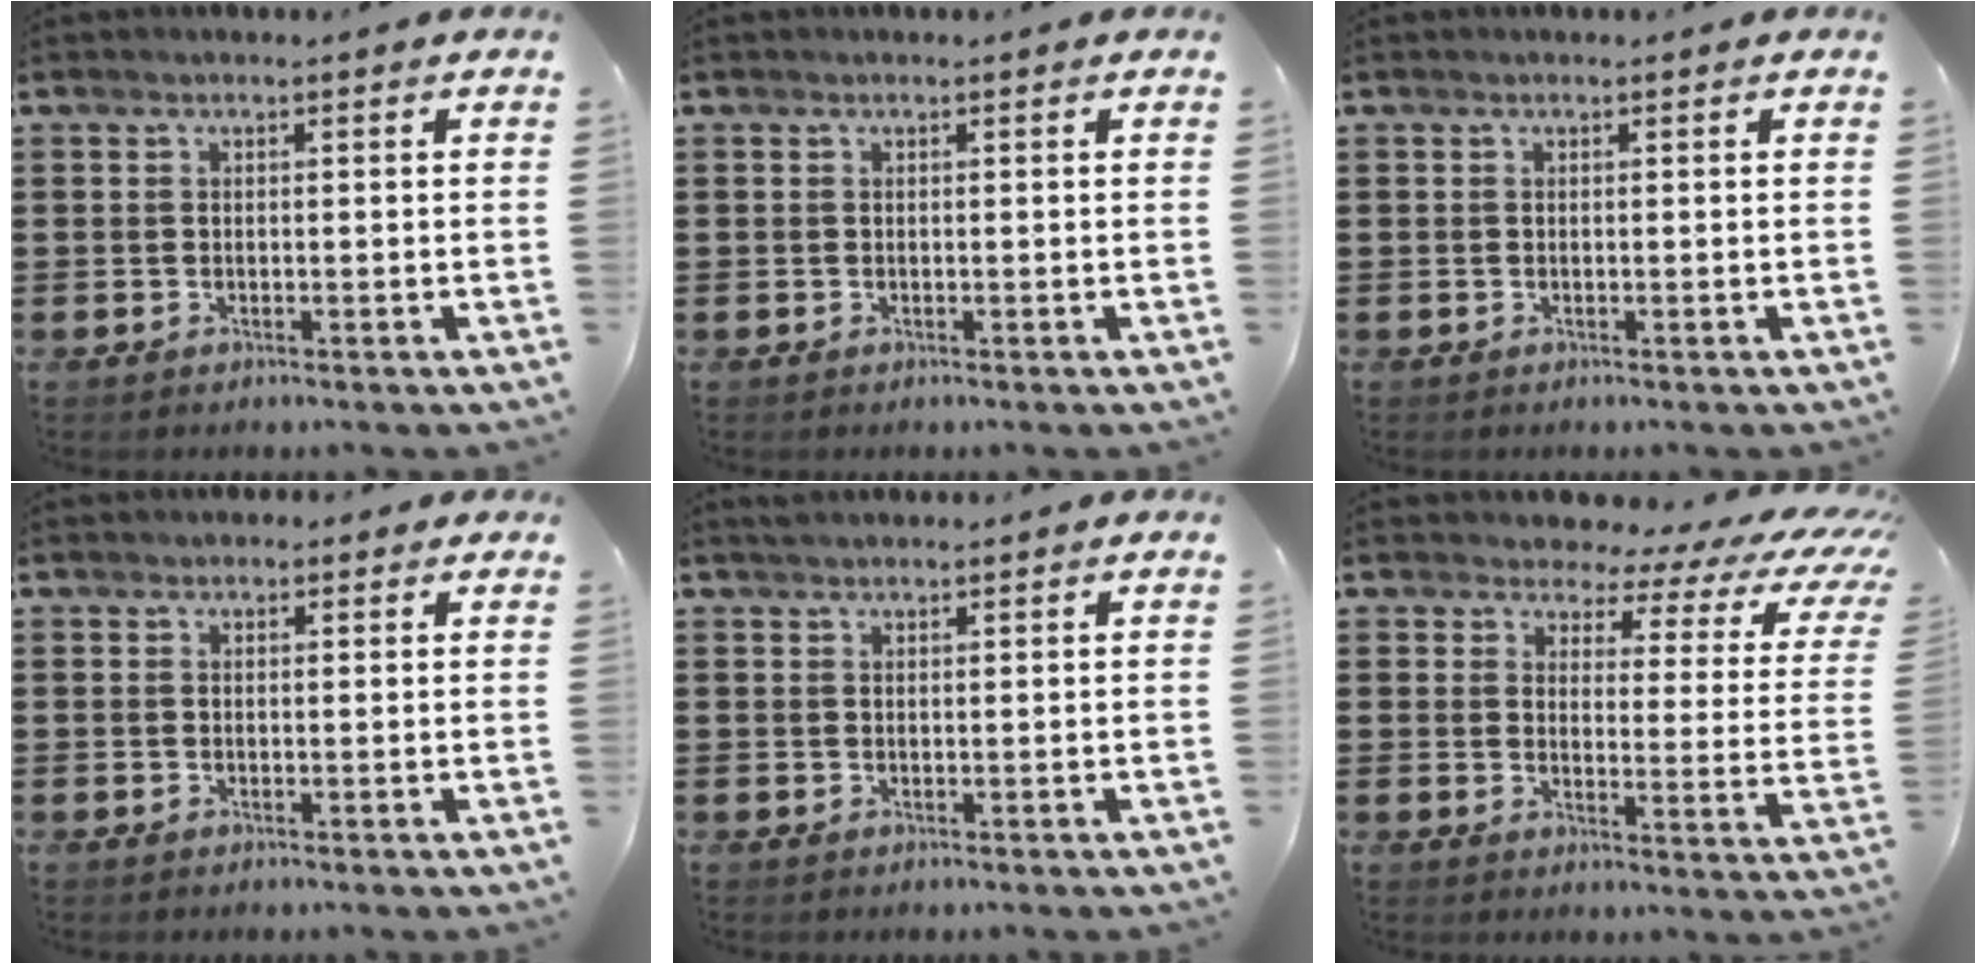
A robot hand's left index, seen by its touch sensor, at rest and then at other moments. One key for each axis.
{"total": 0.0}
{"total": 0.0}
{"total": 1.1, "fx": 0.9, "fy": 0.7, "fz": 0.2, "tx": -0.006, "ty": 0.004, "tz": 0.018}
{"total": 1.1, "fx": 1.1, "fy": 0.2, "fz": 0.2, "tx": -0.004, "ty": 0.000, "tz": 0.022}
{"total": 4.2, "fx": 3.0, "fy": 1.9, "fz": 2.2, "tx": -0.055, "ty": -0.015, "tz": 0.044}